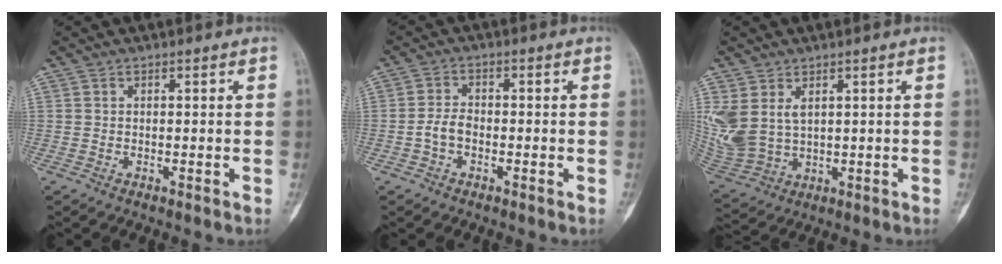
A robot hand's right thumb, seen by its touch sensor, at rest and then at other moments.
{"total": 3.4, "force": [-1.1, 2.1, 2.4], "torque": [-0.047, 0.015, -0.026]}
{"total": 10.7, "force": [3.1, 7.3, 7.2], "torque": [-0.171, -0.011, 0.083]}